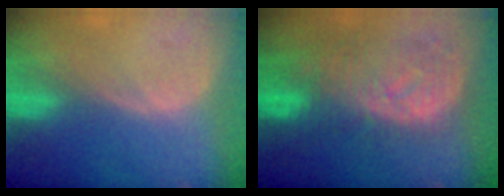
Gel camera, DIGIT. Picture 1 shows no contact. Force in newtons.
{"total": 11.0, "press": 9.8, "slide": 5.1}